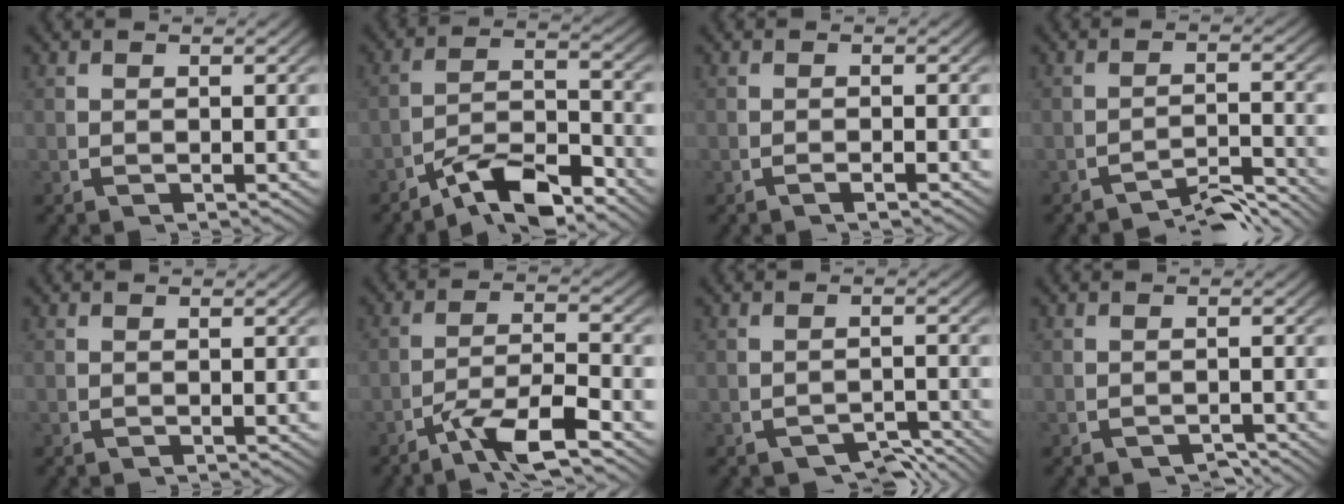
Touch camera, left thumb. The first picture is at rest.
{"total": 7.7, "force": [-4.7, 3.4, 5.2], "torque": [-0.081, -0.025, -0.071]}
{"total": 0.7, "force": [-0.6, 0.1, 0.4], "torque": [-0.008, 0.001, -0.015]}
{"total": 4.7, "force": [-4.1, 1.0, 2.0], "torque": [-0.023, -0.012, -0.065]}
{"total": 0.0}
{"total": 5.1, "force": [-2.4, 1.7, 4.1], "torque": [-0.083, -0.017, -0.034]}
{"total": 4.3, "force": [-3.6, 1.6, 1.6], "torque": [-0.008, -0.012, -0.052]}
{"total": 1.4, "force": [-1.3, 0.4, 0.2], "torque": [-0.001, -0.007, -0.018]}